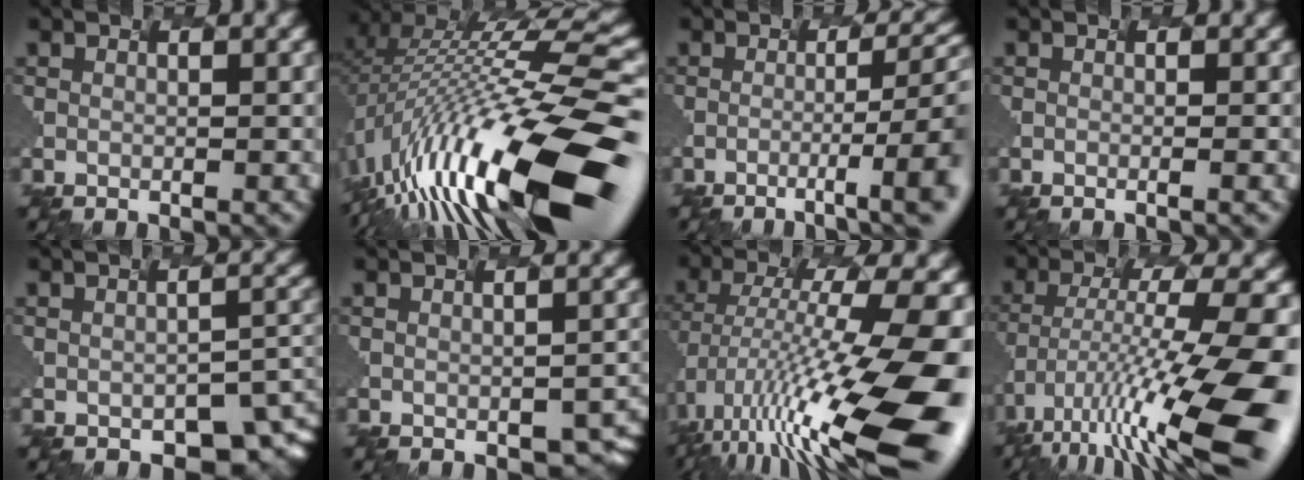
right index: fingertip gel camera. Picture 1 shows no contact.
{"total": 16.8, "force": [-5.7, 4.2, 15.2], "torque": [-0.277, 0.026, -0.097]}
{"total": 7.8, "force": [-2.5, 1.5, 7.2], "torque": [-0.097, 0.007, -0.011]}
{"total": 1.6, "force": [-0.4, 0.6, 1.5], "torque": [-0.001, 0.008, -0.013]}
{"total": 3.7, "force": [-2.5, 1.5, 2.3], "torque": [-0.039, -0.018, -0.002]}
{"total": 4.5, "force": [-1.8, 2.0, 3.6], "torque": [-0.037, -0.004, 0.022]}
{"total": 14.5, "force": [-5.4, 3.5, 13.0], "torque": [-0.251, -0.006, -0.071]}
{"total": 13.4, "force": [-7.3, 2.4, 10.9], "torque": [-0.217, -0.008, -0.102]}